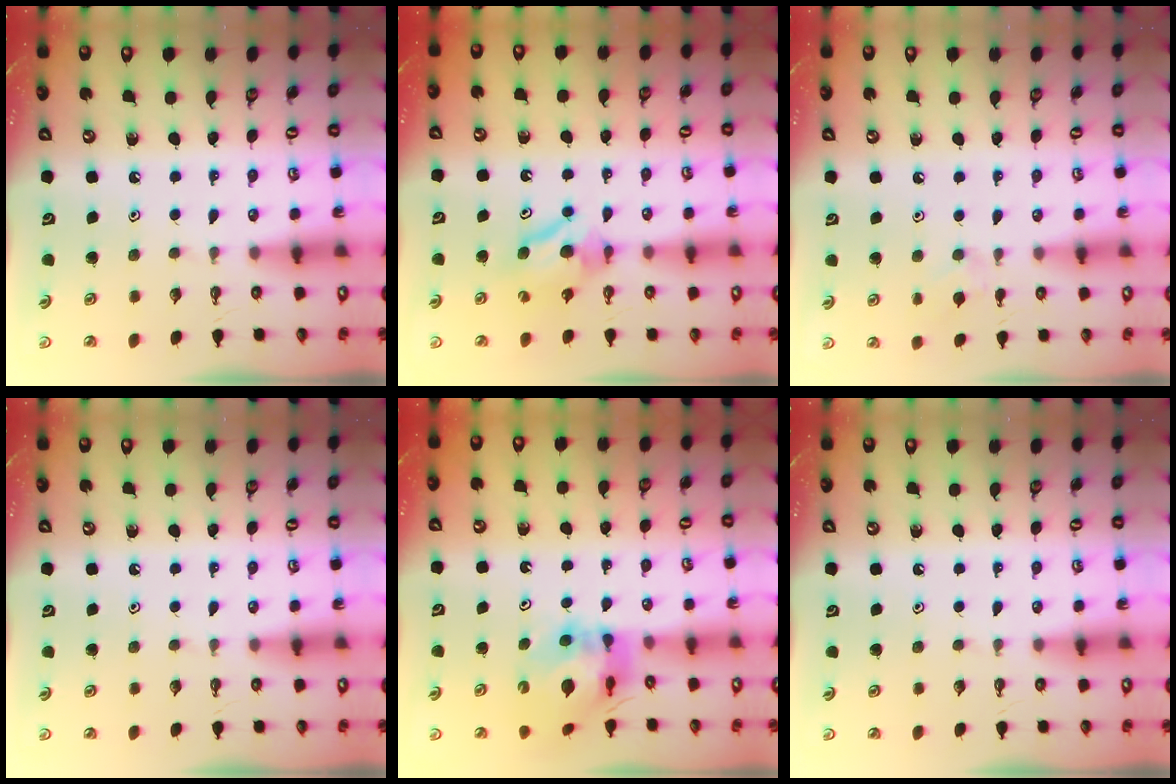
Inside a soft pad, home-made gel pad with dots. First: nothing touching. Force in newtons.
{"total": 8.4, "press": 8.3, "slide": 0.5}
{"total": 5.5, "press": 5.4, "slide": 0.8}
{"total": 0.0}
{"total": 10.8, "press": 10.8, "slide": 1.2}
{"total": 0.0}